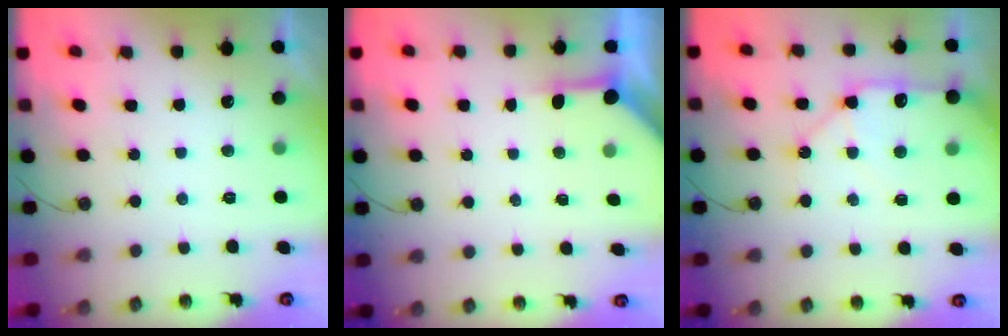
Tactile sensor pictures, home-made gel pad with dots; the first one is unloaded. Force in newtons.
{"total": 3.8, "press": 3.7, "slide": 0.4}
{"total": 11.1, "press": 11.0, "slide": 1.4}